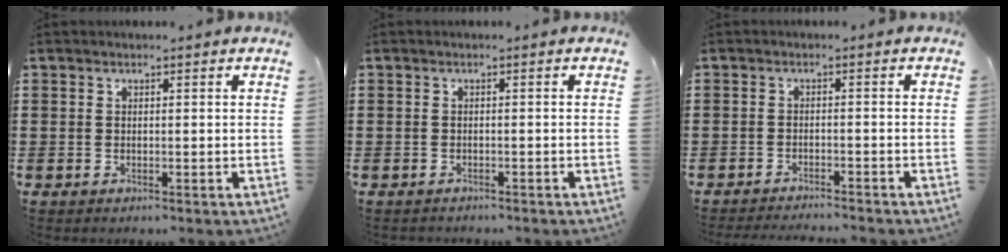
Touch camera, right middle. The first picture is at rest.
{"total": 0.5, "force": [-0.5, 0.1, -0.1], "torque": [0.001, 0.002, -0.012]}
{"total": 2.0, "force": [-2.0, 0.0, 0.1], "torque": [-0.005, 0.003, -0.041]}